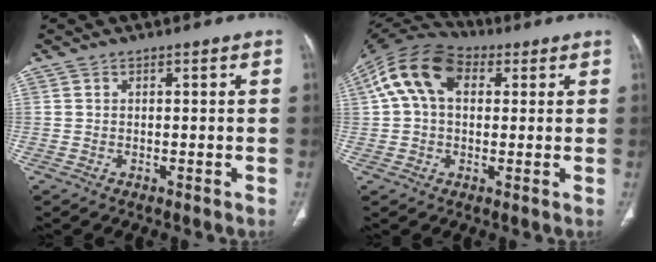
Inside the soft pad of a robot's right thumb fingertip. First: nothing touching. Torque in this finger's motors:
{"motor_torque": [0.77, 3.09, 0.97, -0.87, 0.16]}